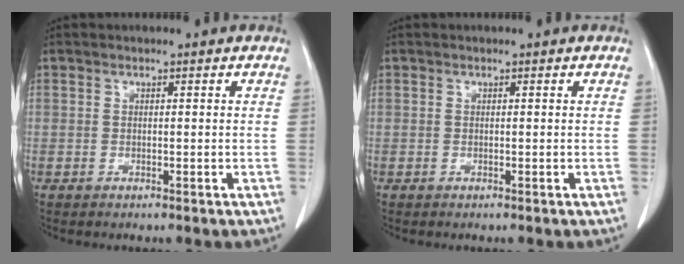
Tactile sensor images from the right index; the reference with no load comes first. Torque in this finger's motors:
{"motor_torque": [0.09, 0.02, -0.08, 0.01]}